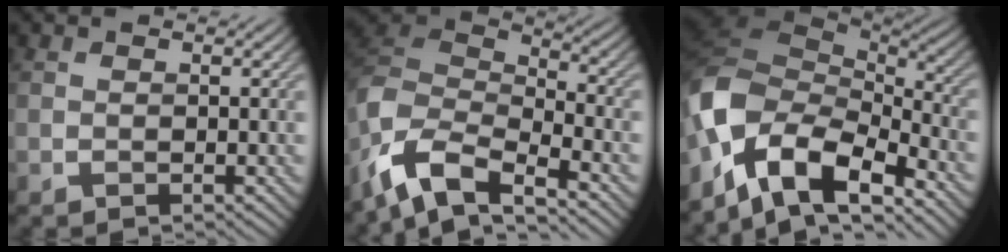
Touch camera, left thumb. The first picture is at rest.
{"total": 9.6, "force": [-6.6, 3.7, 5.9], "torque": [-0.138, -0.010, -0.134]}
{"total": 14.1, "force": [-5.5, 7.9, 10.2], "torque": [-0.250, -0.012, -0.102]}